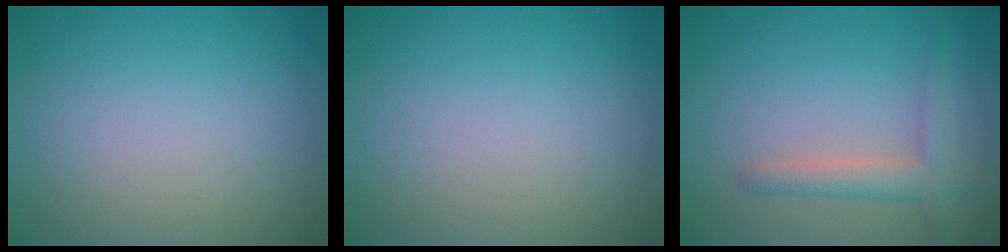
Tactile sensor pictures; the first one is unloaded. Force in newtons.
{"total": 0.0}
{"total": 2.9, "press": 2.9, "slide": 0.2}